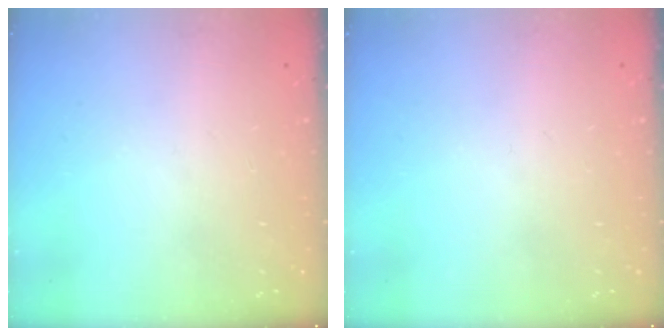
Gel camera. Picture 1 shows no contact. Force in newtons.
{"total": 0.0}